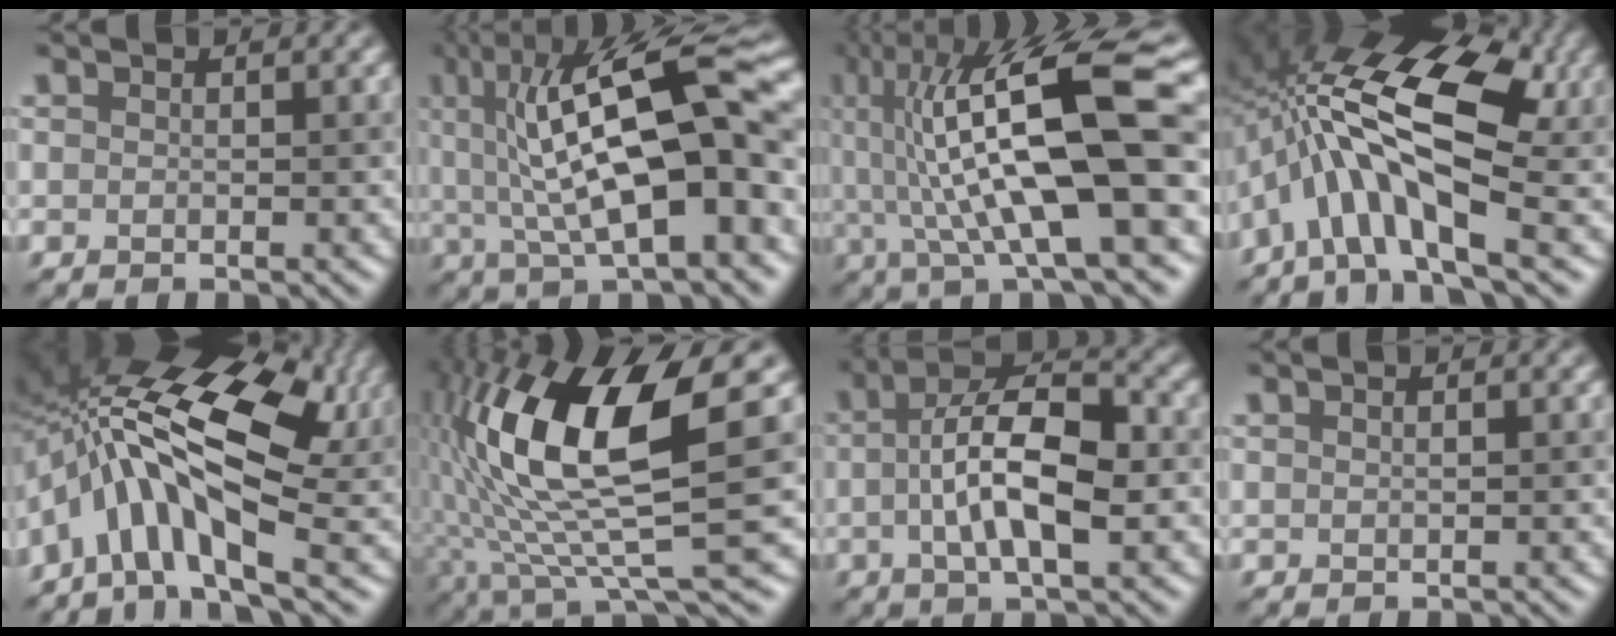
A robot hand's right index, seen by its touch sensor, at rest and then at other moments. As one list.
[{"total": 15.0, "force": [2.5, 4.9, 13.9], "torque": [-0.212, 0.022, 0.033]}, {"total": 14.8, "force": [2.2, 3.9, 14.2], "torque": [-0.247, 0.014, 0.037]}, {"total": 13.3, "force": [-1.1, 5.9, 11.9], "torque": [-0.203, 0.021, -0.030]}, {"total": 13.5, "force": [0.1, 6.4, 11.9], "torque": [-0.202, 0.022, -0.010]}, {"total": 13.5, "force": [3.2, 3.6, 12.6], "torque": [-0.237, 0.003, 0.064]}, {"total": 8.1, "force": [-0.2, 3.1, 7.5], "torque": [-0.133, 0.012, -0.008]}, {"total": 0.7, "force": [0.6, 0.1, 0.3], "torque": [-0.009, 0.003, 0.009]}]